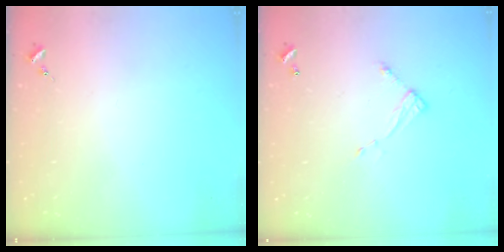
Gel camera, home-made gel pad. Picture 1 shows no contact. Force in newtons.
{"total": 6.6, "press": 6.6, "slide": 0.5}